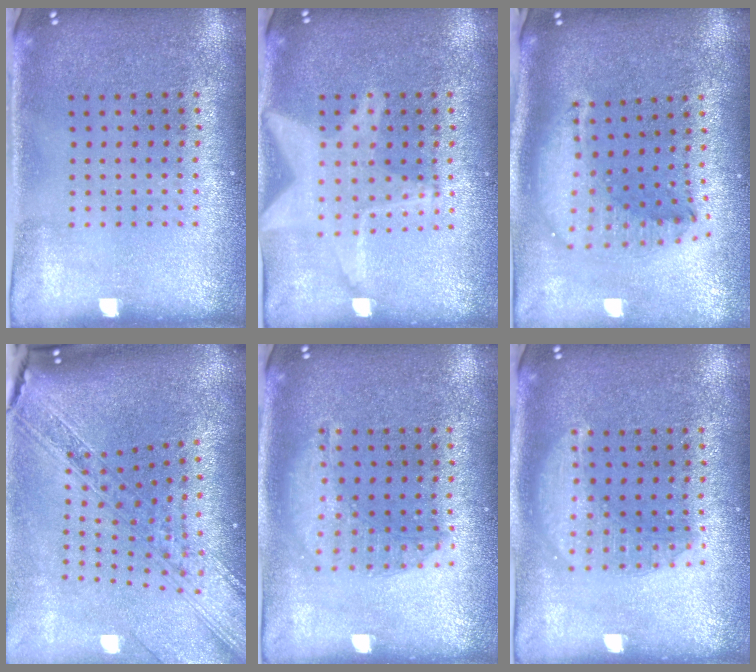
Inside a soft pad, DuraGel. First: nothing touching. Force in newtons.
{"total": 2.9, "press": 2.9, "slide": 0.2}
{"total": 2.1, "press": 1.7, "slide": 1.3}
{"total": 2.8, "press": 2.3, "slide": 1.7}
{"total": 1.3, "press": 1.3, "slide": 0.4}
{"total": 2.8, "press": 2.8, "slide": 0.3}